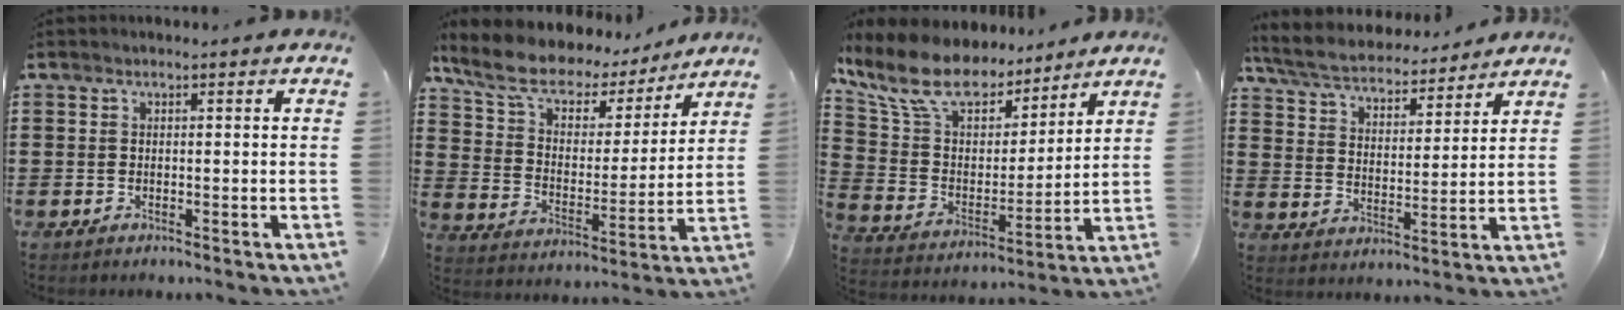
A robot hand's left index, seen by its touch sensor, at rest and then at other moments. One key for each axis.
{"total": 9.1, "fx": 7.3, "fy": 3.8, "fz": 3.8, "tx": -0.109, "ty": -0.039, "tz": 0.131}
{"total": 11.9, "fx": 9.8, "fy": 4.6, "fz": 5.0, "tx": -0.144, "ty": -0.048, "tz": 0.178}
{"total": 5.8, "fx": 5.5, "fy": 0.8, "fz": 1.5, "tx": -0.056, "ty": -0.033, "tz": 0.093}